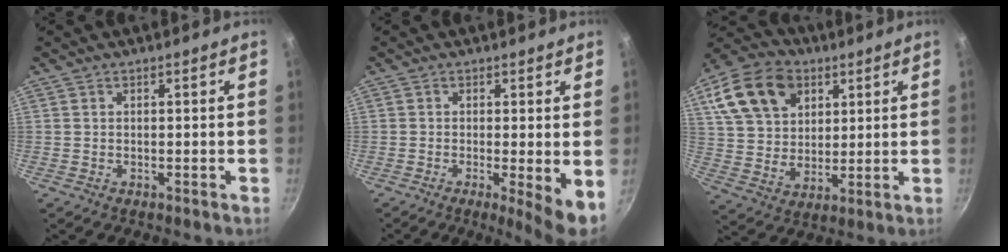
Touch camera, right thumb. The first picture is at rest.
{"total": 6.0, "force": [-0.8, 1.0, 5.9], "torque": [-0.084, -0.016, -0.009]}
{"total": 17.3, "force": [7.2, 12.5, 9.6], "torque": [-0.152, -0.006, 0.131]}